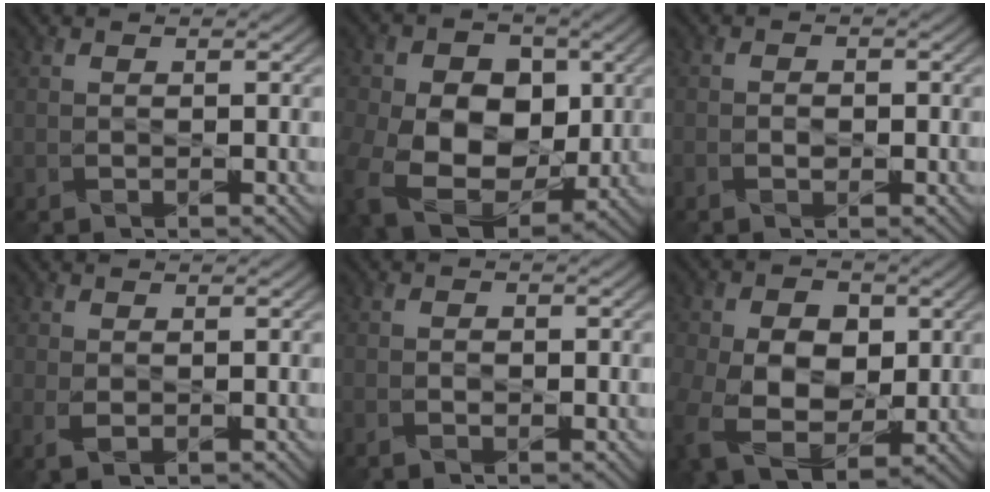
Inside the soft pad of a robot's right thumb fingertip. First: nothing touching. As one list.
[{"total": 15.1, "force": [-2.4, 11.4, 9.7], "torque": [-0.208, -0.028, -0.036]}, {"total": 1.4, "force": [-0.5, 0.9, 0.9], "torque": [-0.014, 0.000, -0.010]}, {"total": 1.4, "force": [0.0, 0.7, 1.2], "torque": [-0.034, -0.004, 0.002]}, {"total": 1.1, "force": [-0.4, 0.7, 0.7], "torque": [-0.012, 0.000, -0.008]}, {"total": 11.1, "force": [-1.3, 7.8, 7.7], "torque": [-0.168, -0.017, -0.021]}]